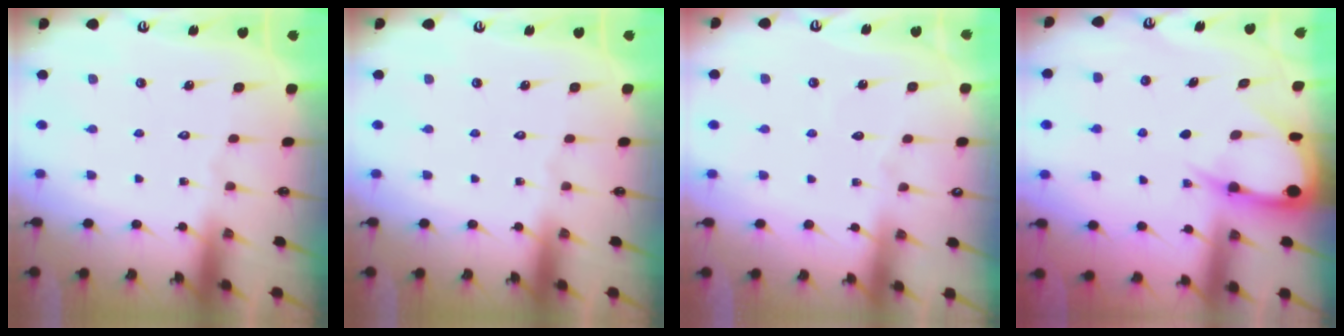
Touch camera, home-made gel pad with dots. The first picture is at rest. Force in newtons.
{"total": 0.0}
{"total": 2.6, "press": 2.6, "slide": 0.4}
{"total": 5.5, "press": 5.5, "slide": 0.8}